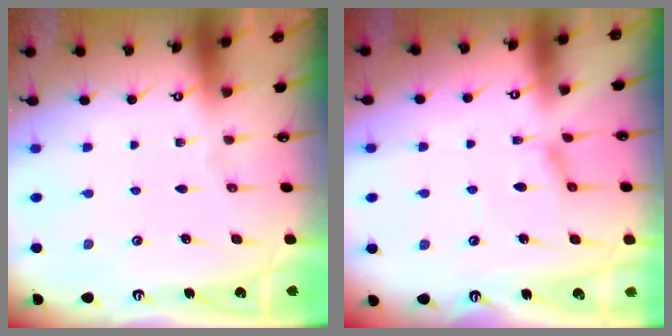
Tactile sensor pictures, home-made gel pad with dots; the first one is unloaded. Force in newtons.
{"total": 2.0, "press": 2.0, "slide": 0.5}